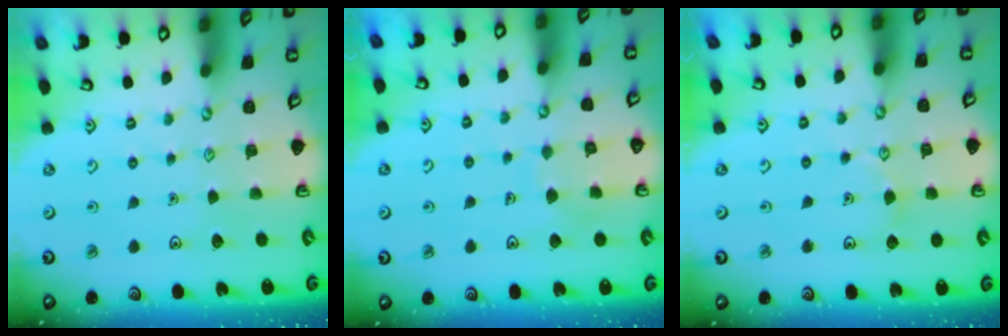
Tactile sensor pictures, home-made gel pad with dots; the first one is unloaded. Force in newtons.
{"total": 5.8, "press": 5.8, "slide": 0.6}
{"total": 5.7, "press": 5.7, "slide": 0.6}